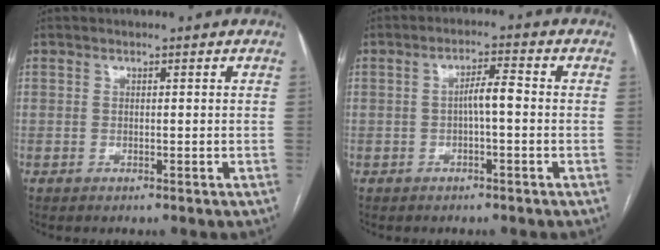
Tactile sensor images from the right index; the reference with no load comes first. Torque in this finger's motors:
{"motor_torque": [0.67, -0.09, 0.30, 0.07]}